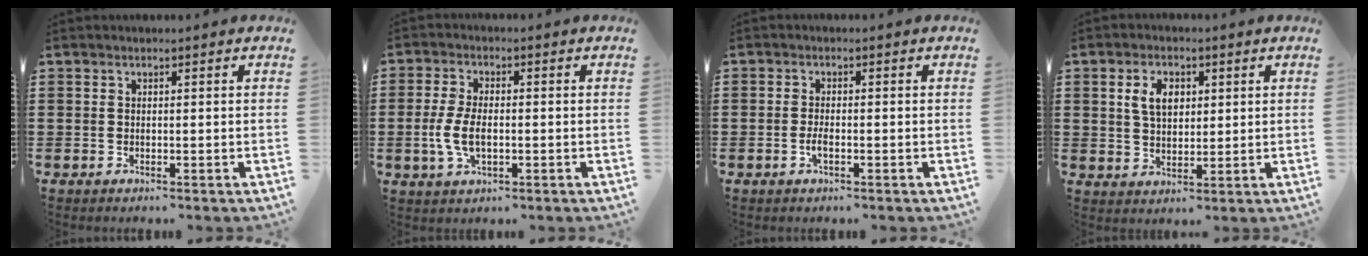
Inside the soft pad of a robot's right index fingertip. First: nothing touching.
{"total": 5.4, "force": [-0.8, 2.6, 4.7], "torque": [-0.111, -0.006, -0.021]}
{"total": 1.8, "force": [-0.7, 0.5, 1.6], "torque": [-0.038, -0.004, -0.015]}
{"total": 4.7, "force": [1.3, 3.0, 3.3], "torque": [-0.077, 0.013, 0.022]}